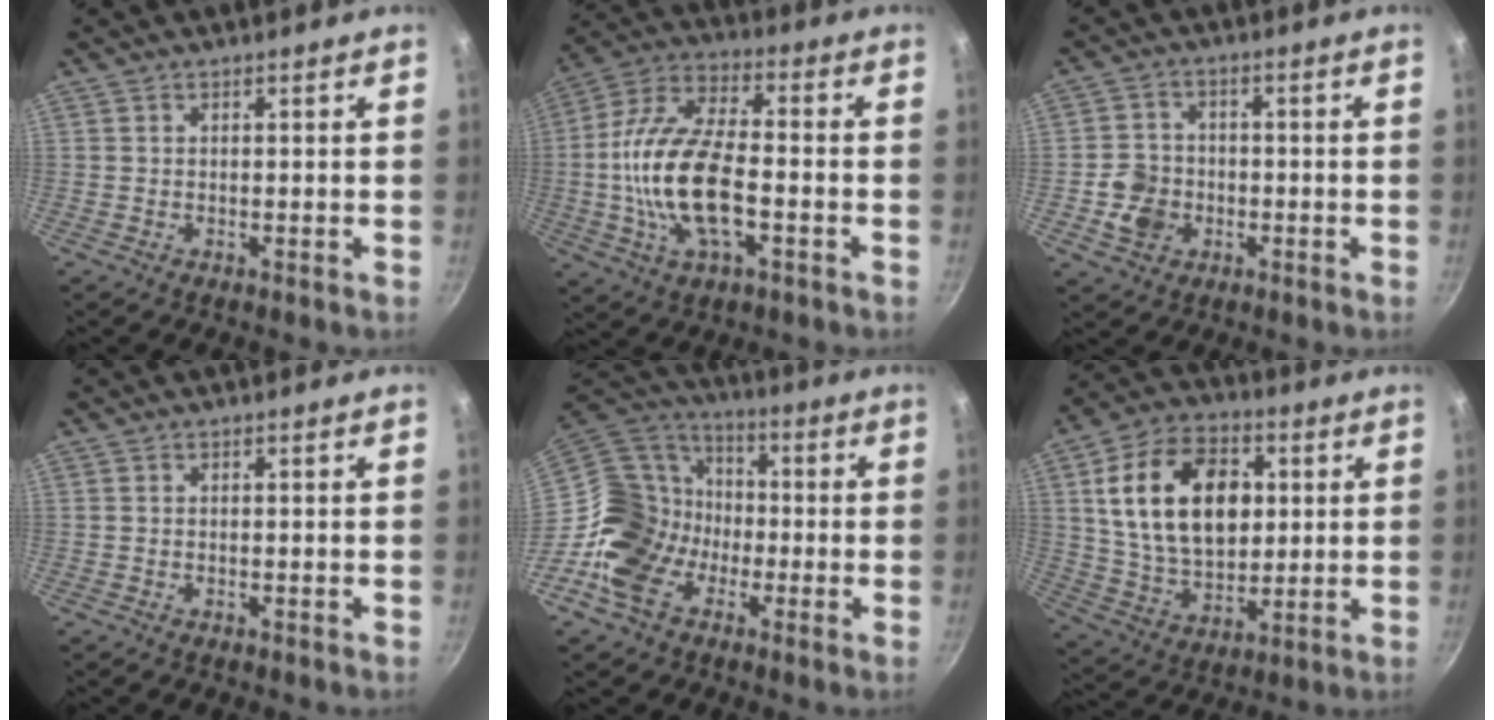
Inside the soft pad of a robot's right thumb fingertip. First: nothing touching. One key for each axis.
{"total": 17.9, "fx": -3.3, "fy": 8.5, "fz": 15.4, "tx": -0.288, "ty": 0.031, "tz": -0.074}
{"total": 6.8, "fx": -1.9, "fy": 5.9, "fz": 2.9, "tx": -0.033, "ty": 0.023, "tz": -0.040}
{"total": 0.0}
{"total": 17.4, "fx": -4.8, "fy": 14.0, "fz": 9.1, "tx": -0.140, "ty": 0.059, "tz": -0.104}
{"total": 20.9, "fx": 4.3, "fy": 13.9, "fz": 15.0, "tx": -0.234, "ty": 0.000, "tz": 0.075}